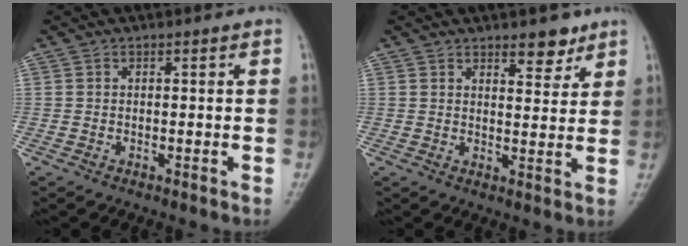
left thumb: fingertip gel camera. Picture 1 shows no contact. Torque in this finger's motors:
{"motor_torque": [3.08, 1.93, 0.40, -0.23, 0.09]}